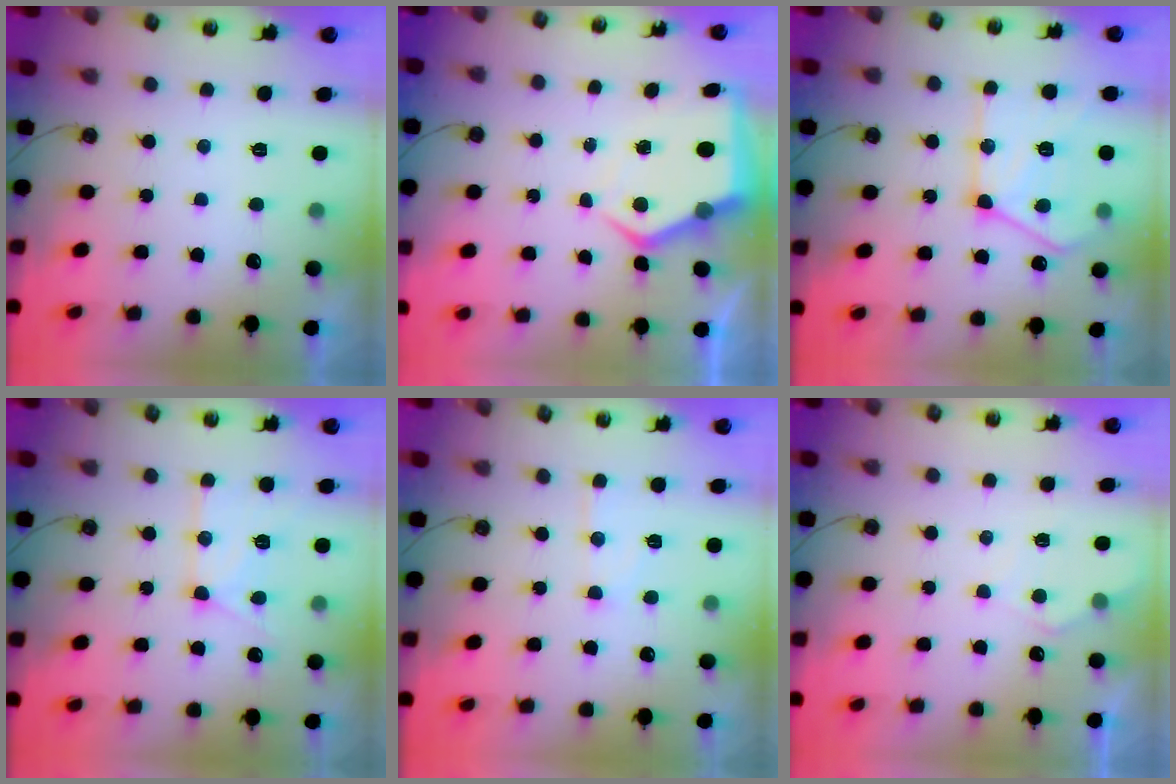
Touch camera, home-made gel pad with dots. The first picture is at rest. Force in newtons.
{"total": 7.4, "press": 7.3, "slide": 1.0}
{"total": 17.6, "press": 17.5, "slide": 1.7}
{"total": 12.8, "press": 12.8, "slide": 1.4}
{"total": 6.9, "press": 6.9, "slide": 0.5}
{"total": 6.2, "press": 6.2, "slide": 0.7}